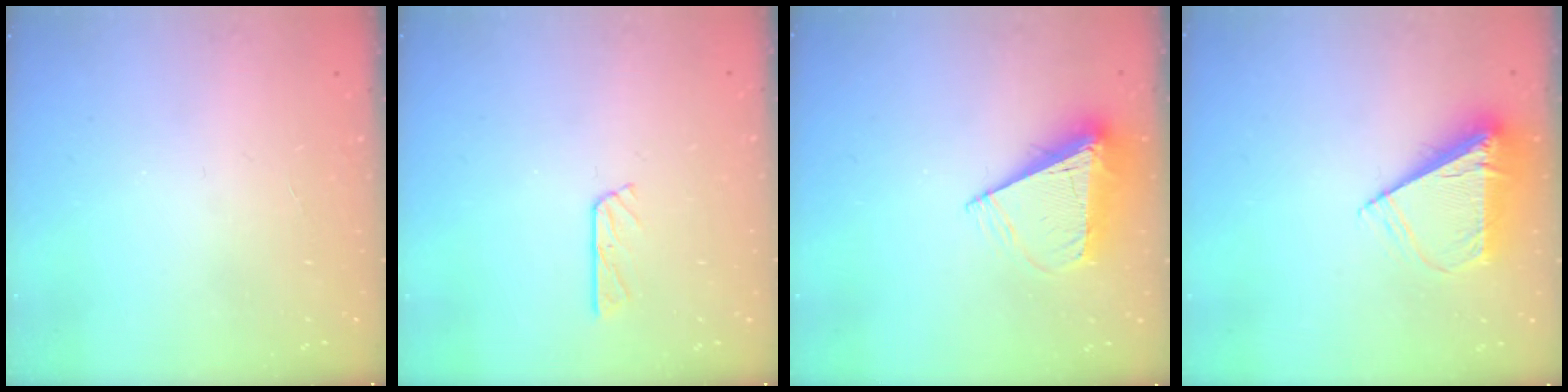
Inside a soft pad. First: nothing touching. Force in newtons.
{"total": 3.8, "press": 3.8, "slide": 0.5}
{"total": 9.5, "press": 9.5, "slide": 0.9}
{"total": 7.8, "press": 7.7, "slide": 1.1}